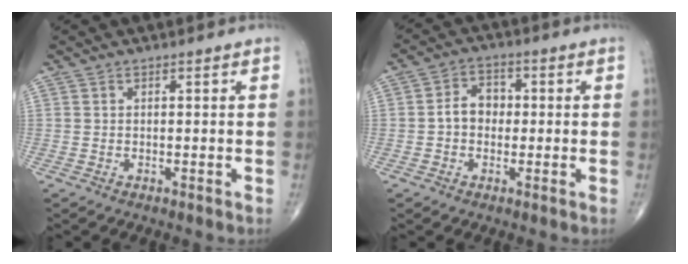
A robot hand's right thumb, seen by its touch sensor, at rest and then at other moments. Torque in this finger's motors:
{"motor_torque": [0.89, 0.74, 0.44, -0.25, 0.08]}